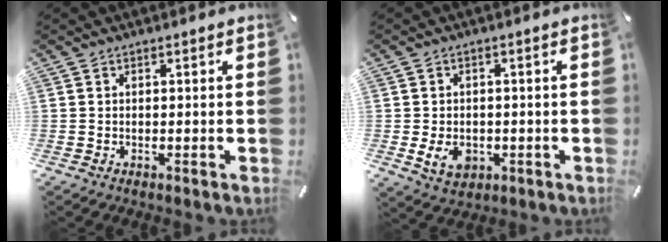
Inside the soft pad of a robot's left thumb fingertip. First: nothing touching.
{"total": 5.8, "force": [-1.3, 4.5, 3.4], "torque": [-0.060, -0.005, -0.025]}